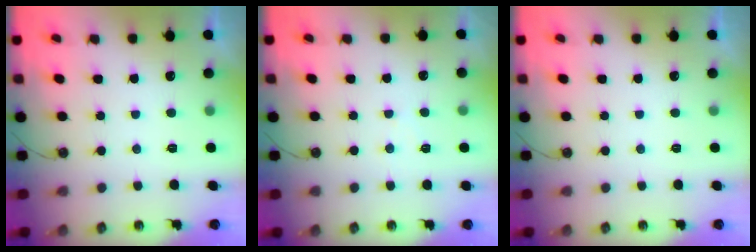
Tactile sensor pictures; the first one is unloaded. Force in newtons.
{"total": 3.3, "press": 3.2, "slide": 0.5}
{"total": 0.0}